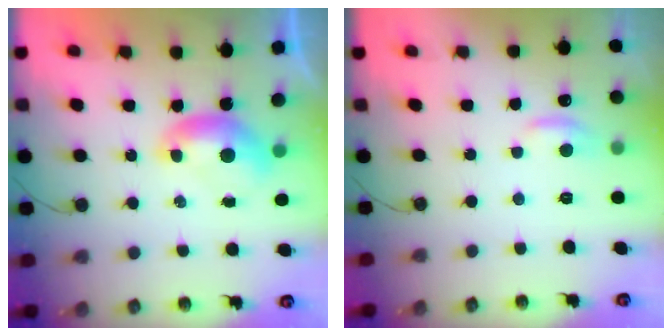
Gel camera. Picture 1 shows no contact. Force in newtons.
{"total": 0.7, "press": 0.0, "slide": 0.7}